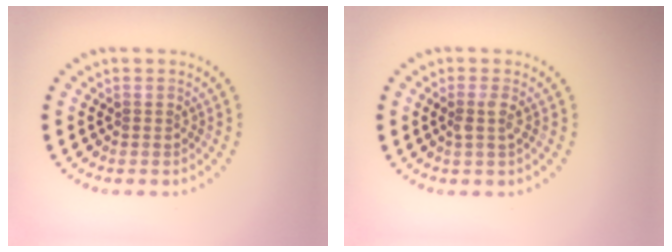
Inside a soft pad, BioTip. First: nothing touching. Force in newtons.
{"total": 1.1, "press": 1.0, "slide": 0.5}